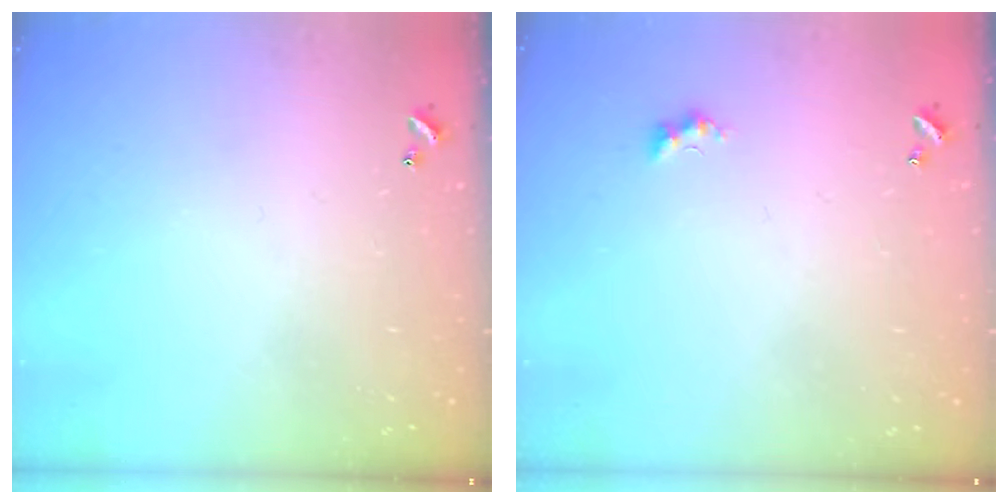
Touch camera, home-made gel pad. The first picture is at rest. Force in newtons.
{"total": 2.7, "press": 2.6, "slide": 0.6}